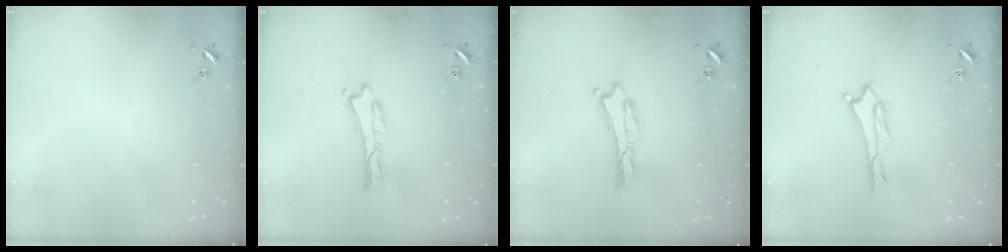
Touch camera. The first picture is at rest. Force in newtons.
{"total": 0.0}
{"total": 0.0}
{"total": 1.4, "press": 1.4, "slide": 0.2}